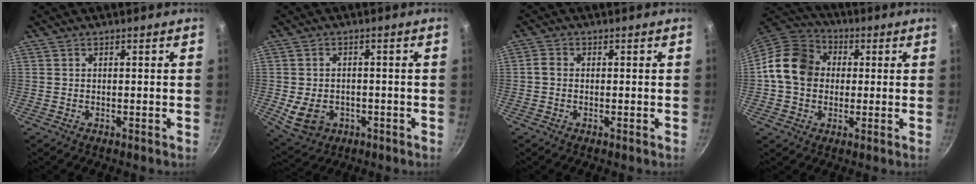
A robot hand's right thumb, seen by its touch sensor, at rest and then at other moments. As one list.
[{"total": 7.6, "force": [-2.0, 5.9, 4.4], "torque": [-0.063, 0.005, -0.019]}, {"total": 1.6, "force": [-0.3, 1.3, 0.9], "torque": [-0.022, 0.006, -0.009]}, {"total": 13.5, "force": [1.0, 11.3, 7.4], "torque": [-0.106, 0.024, 0.001]}]